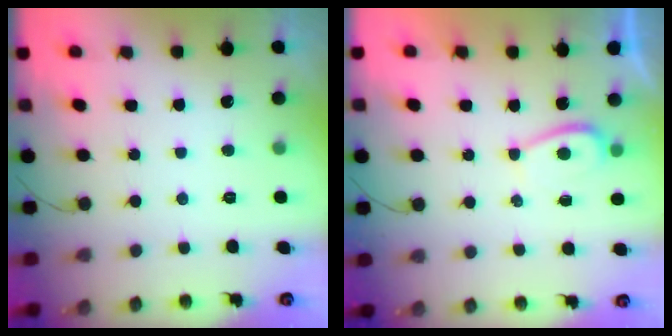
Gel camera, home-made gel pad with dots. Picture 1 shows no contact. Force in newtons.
{"total": 2.2, "press": 2.2, "slide": 0.5}